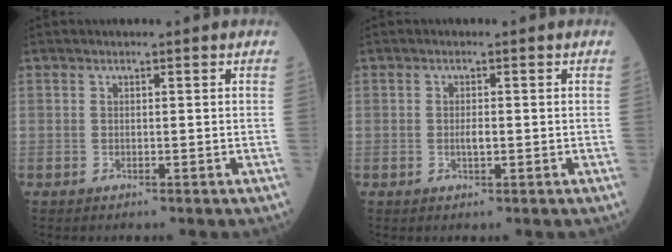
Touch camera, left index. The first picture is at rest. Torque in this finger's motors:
{"motor_torque": [0.39, 0.03, 0.03, 0.01]}